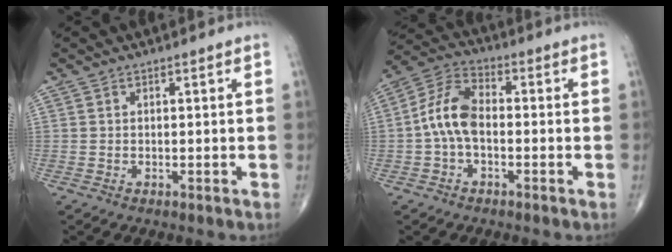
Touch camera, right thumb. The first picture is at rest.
{"total": 8.9, "force": [-1.0, 5.1, 7.3], "torque": [-0.142, 0.031, -0.029]}